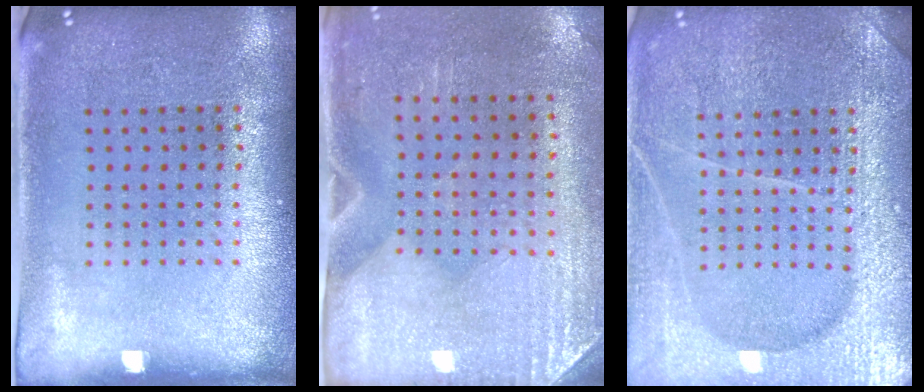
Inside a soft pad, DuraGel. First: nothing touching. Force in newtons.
{"total": 3.0, "press": 2.5, "slide": 1.5}
{"total": 6.4, "press": 6.4, "slide": 0.8}